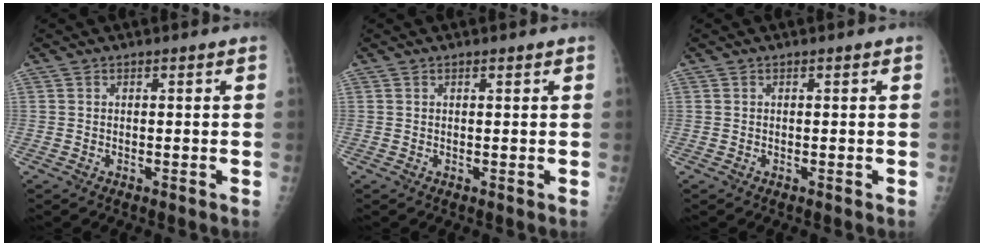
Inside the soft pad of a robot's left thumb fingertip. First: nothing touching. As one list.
[{"total": 0.7, "force": [0.5, 0.2, 0.4], "torque": [-0.008, -0.002, 0.007]}, {"total": 0.0}]